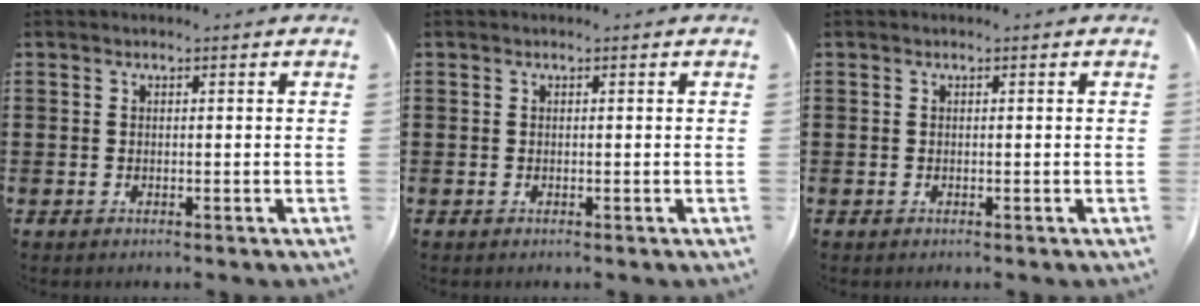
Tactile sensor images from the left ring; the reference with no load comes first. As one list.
[{"total": 0.0}, {"total": 0.0}]